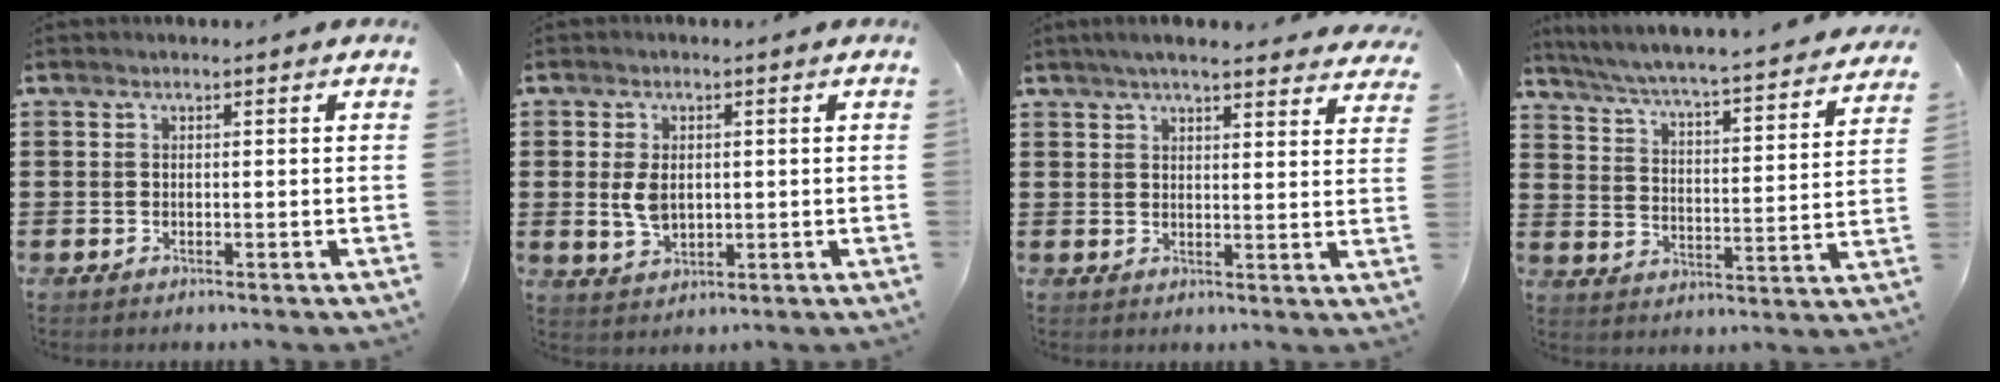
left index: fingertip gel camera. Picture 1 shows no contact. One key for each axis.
{"total": 4.2, "fx": 0.4, "fy": 2.7, "fz": 3.3, "tx": -0.082, "ty": 0.001, "tz": 0.004}
{"total": 4.7, "fx": 4.4, "fy": 0.2, "fz": 1.8, "tx": -0.049, "ty": -0.007, "tz": 0.080}
{"total": 4.3, "fx": 3.9, "fy": -0.8, "fz": 1.5, "tx": -0.051, "ty": -0.044, "tz": 0.056}